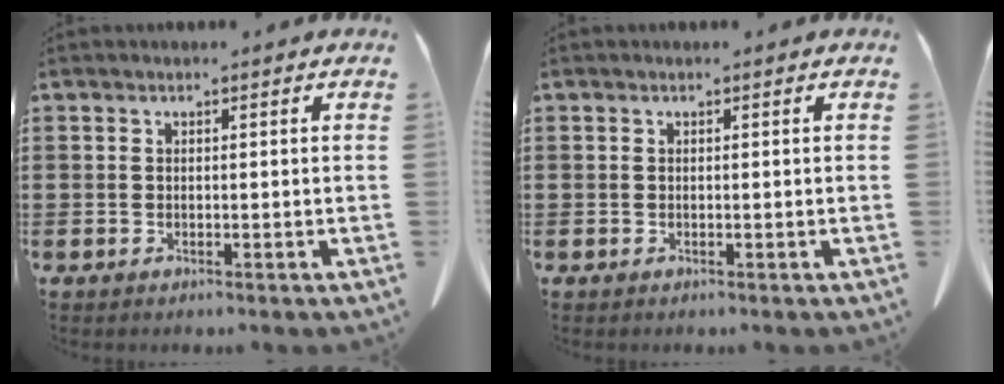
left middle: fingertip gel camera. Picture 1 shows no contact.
{"total": 0.0}